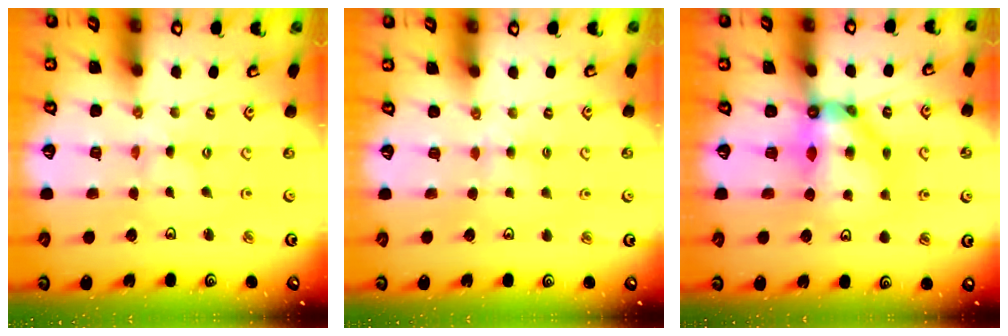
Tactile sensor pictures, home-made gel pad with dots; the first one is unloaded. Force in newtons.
{"total": 3.9, "press": 3.9, "slide": 0.4}
{"total": 11.0, "press": 10.9, "slide": 1.6}